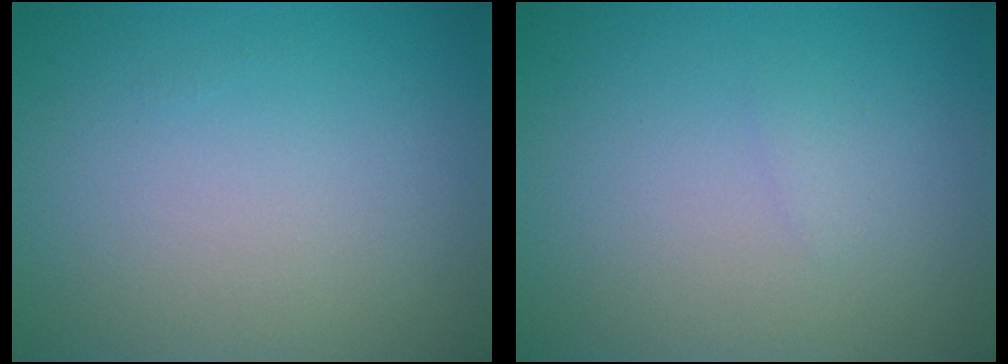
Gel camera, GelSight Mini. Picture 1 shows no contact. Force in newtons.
{"total": 0.6, "press": 0.6, "slide": 0.0}